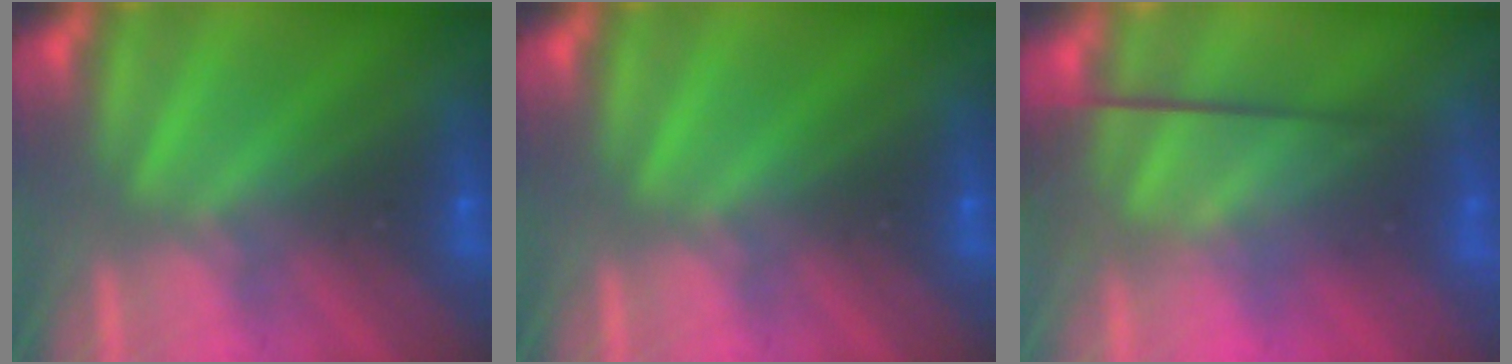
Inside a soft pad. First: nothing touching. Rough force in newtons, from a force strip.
{"total": 0.0}
{"total": 3.6}